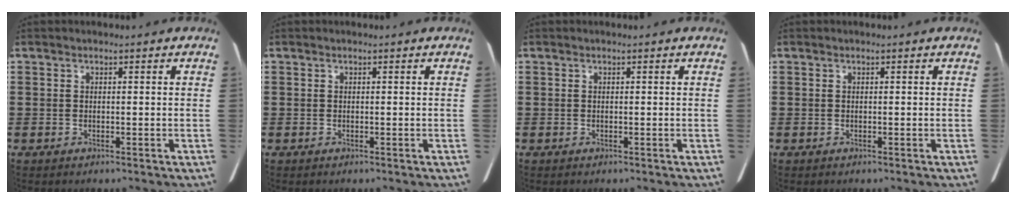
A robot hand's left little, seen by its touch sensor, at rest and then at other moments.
{"total": 0.0}
{"total": 0.0}
{"total": 0.0}